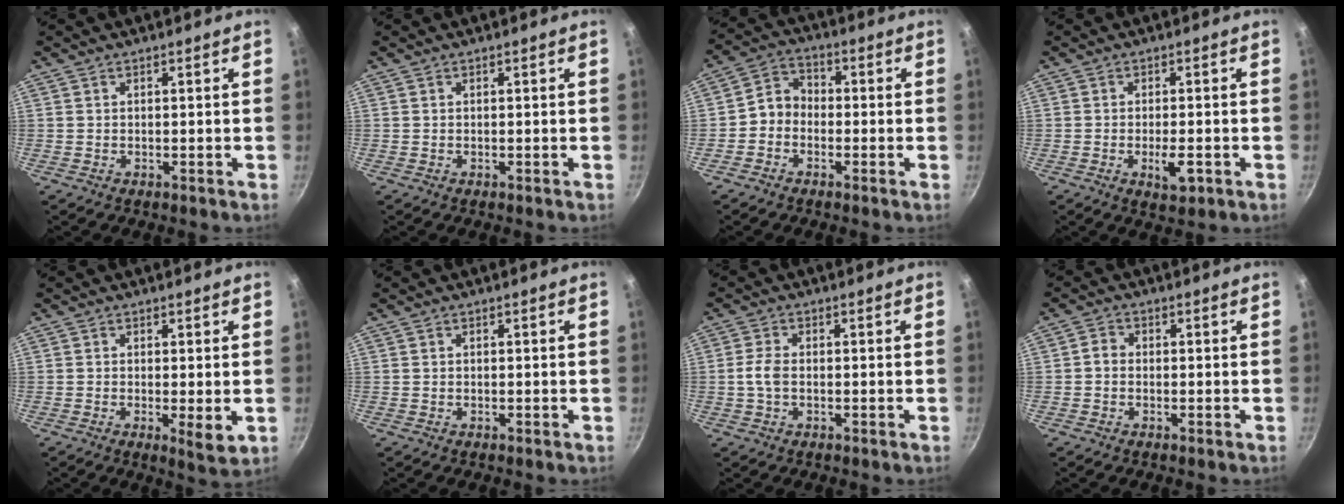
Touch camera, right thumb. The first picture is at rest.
{"total": 0.0}
{"total": 5.2, "force": [-1.6, 4.3, 2.4], "torque": [-0.022, 0.028, -0.047]}
{"total": 4.4, "force": [-1.5, 1.6, 3.8], "torque": [-0.053, 0.005, -0.019]}
{"total": 4.1, "force": [-0.4, 1.0, 3.9], "torque": [-0.064, -0.017, -0.005]}
{"total": 0.0}
{"total": 3.6, "force": [-0.4, 2.1, 2.8], "torque": [-0.061, 0.012, -0.011]}
{"total": 2.1, "force": [-0.4, 1.7, 1.1], "torque": [-0.018, 0.011, -0.013]}